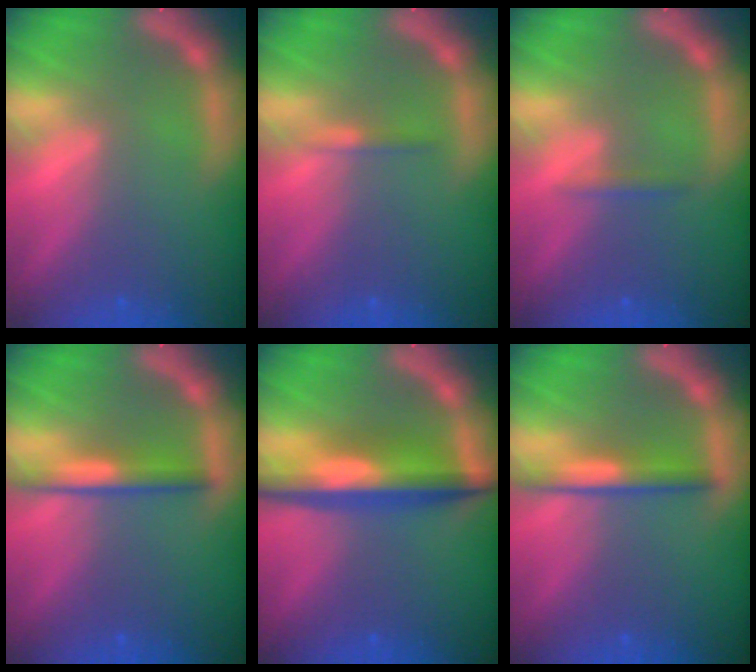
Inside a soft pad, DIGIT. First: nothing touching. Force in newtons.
{"total": 0.9}
{"total": 0.9}
{"total": 3.0}
{"total": 6.6}
{"total": 3.0}